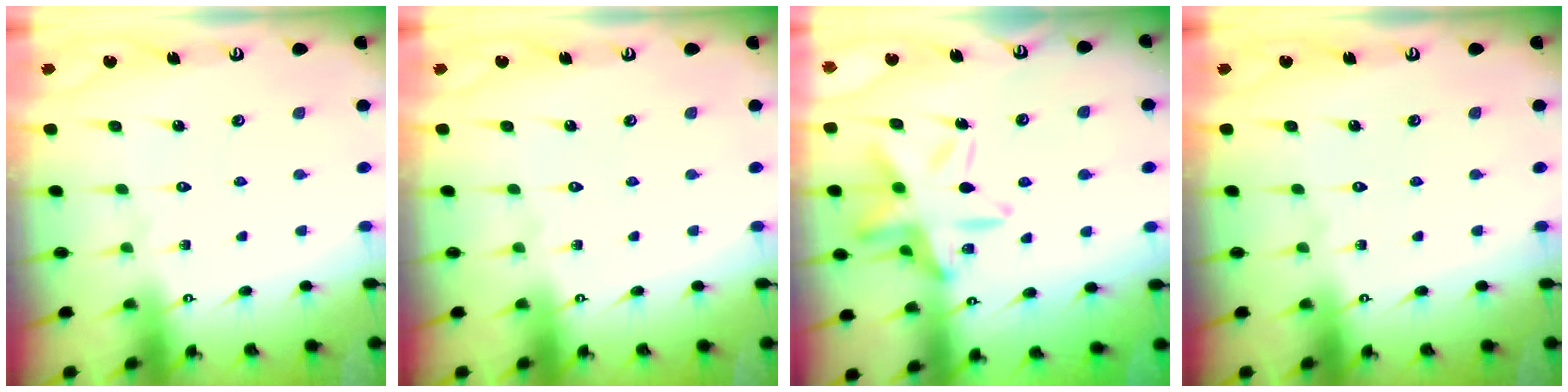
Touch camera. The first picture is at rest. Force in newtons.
{"total": 0.0}
{"total": 16.6, "press": 16.6, "slide": 1.2}
{"total": 0.0}